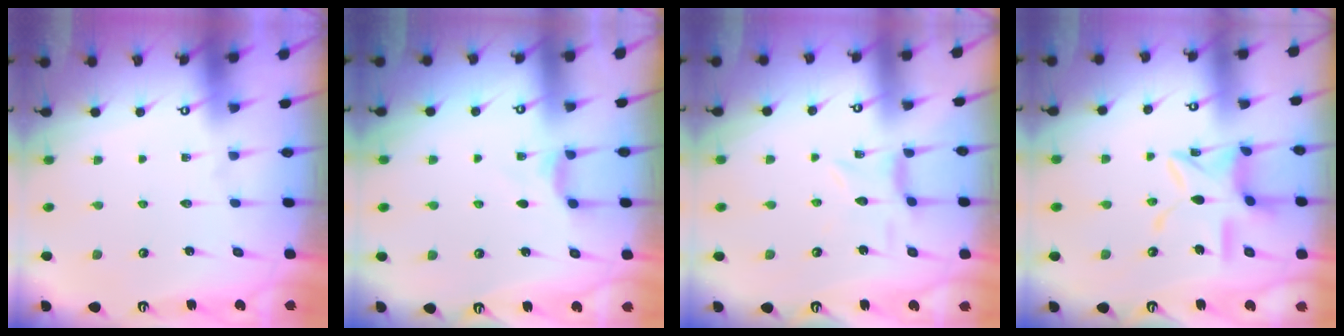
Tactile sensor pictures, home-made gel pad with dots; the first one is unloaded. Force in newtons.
{"total": 5.1, "press": 5.0, "slide": 0.7}
{"total": 1.9, "press": 1.9, "slide": 0.2}
{"total": 13.4, "press": 13.3, "slide": 1.2}